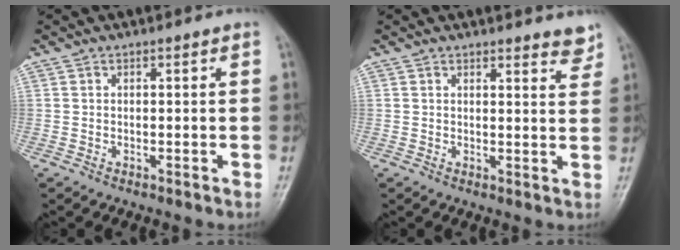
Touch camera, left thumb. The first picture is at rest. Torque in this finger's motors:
{"motor_torque": [0.05, -0.04, -0.33, -0.14, 0.02]}